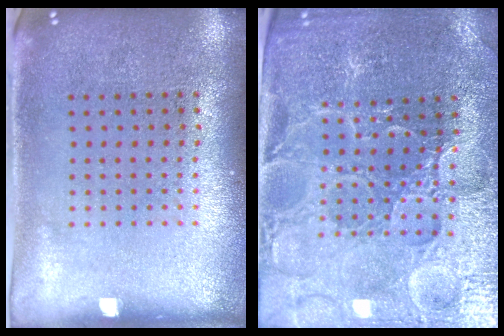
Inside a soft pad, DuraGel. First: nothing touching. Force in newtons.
{"total": 3.5, "press": 3.4, "slide": 0.6}